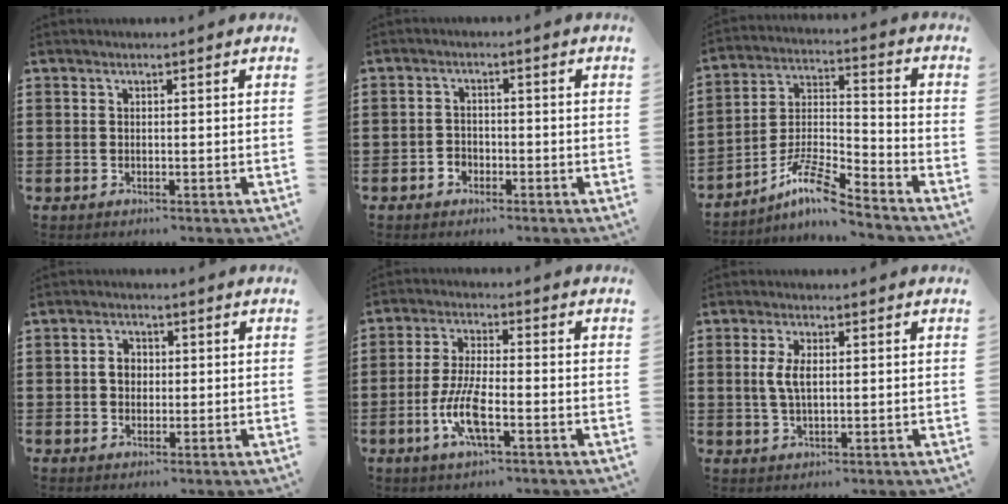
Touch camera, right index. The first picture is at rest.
{"total": 1.9, "force": [-1.4, 1.3, 0.3], "torque": [-0.010, 0.002, -0.031]}
{"total": 9.3, "force": [-7.3, 1.2, 5.6], "torque": [-0.121, 0.001, -0.144]}
{"total": 2.7, "force": [0.1, 2.1, 1.6], "torque": [-0.035, 0.010, 0.000]}
{"total": 7.3, "force": [-2.8, 2.1, 6.5], "torque": [-0.147, -0.014, -0.055]}
{"total": 4.0, "force": [0.5, 1.8, 3.5], "torque": [-0.080, 0.006, 0.005]}